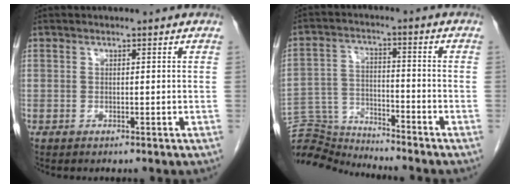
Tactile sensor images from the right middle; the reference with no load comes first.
{"total": 9.9, "force": [-9.8, -0.4, -0.3], "torque": [-0.001, 0.016, -0.184]}